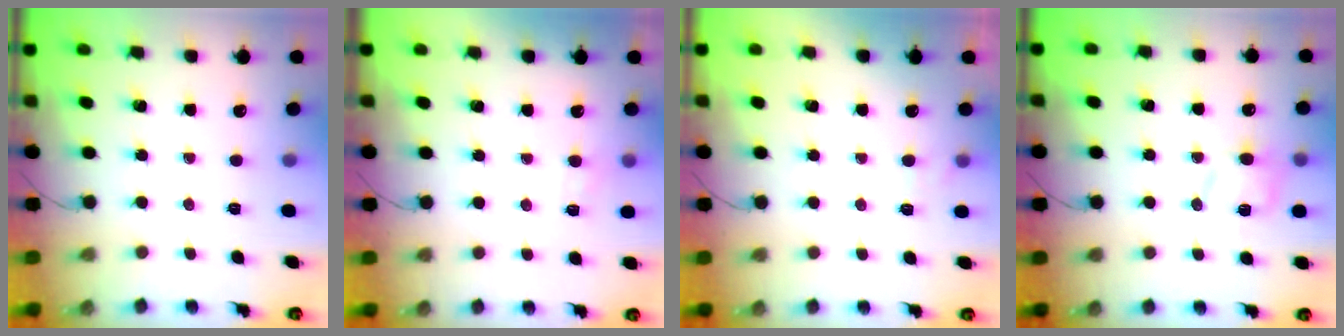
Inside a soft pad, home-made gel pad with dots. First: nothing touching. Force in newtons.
{"total": 4.9, "press": 4.7, "slide": 1.3}
{"total": 2.2, "press": 1.8, "slide": 1.3}
{"total": 6.0, "press": 5.8, "slide": 1.5}